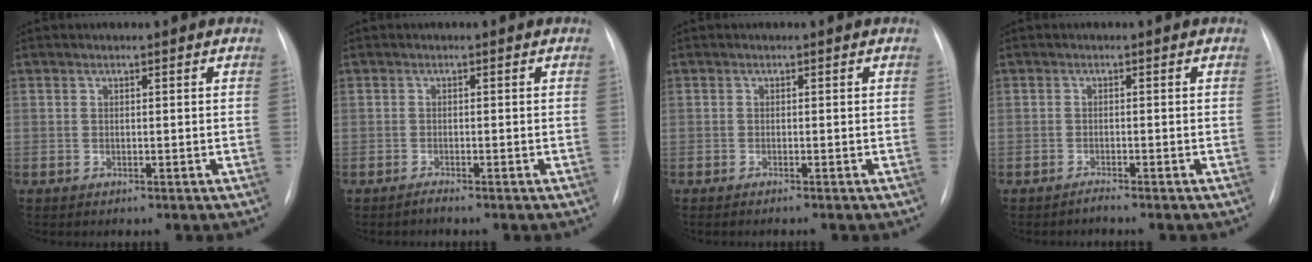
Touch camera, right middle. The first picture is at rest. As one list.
[{"total": 0.7, "force": [-0.6, -0.2, 0.3], "torque": [-0.006, -0.001, -0.012]}, {"total": 0.8, "force": [-0.7, -0.2, 0.5], "torque": [-0.007, 0.001, -0.012]}, {"total": 0.8, "force": [-0.8, -0.3, 0.2], "torque": [-0.003, -0.002, -0.013]}]